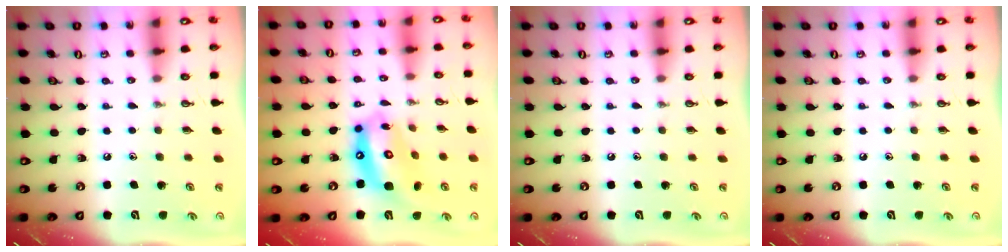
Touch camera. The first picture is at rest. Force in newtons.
{"total": 15.0, "press": 14.9, "slide": 1.6}
{"total": 0.0}
{"total": 0.0}